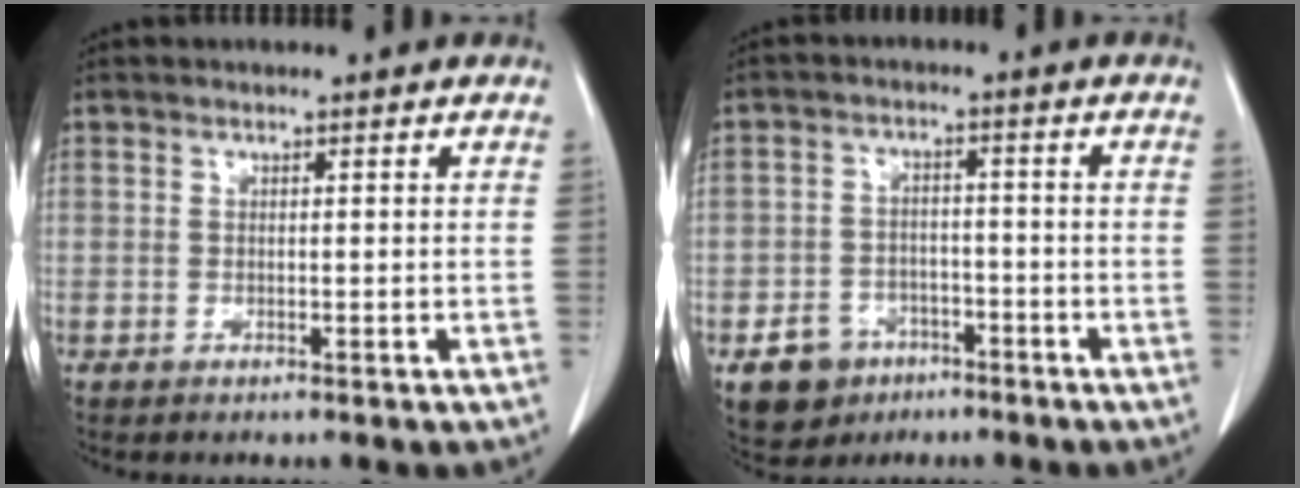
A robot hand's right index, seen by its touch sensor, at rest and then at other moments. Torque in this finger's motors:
{"motor_torque": [-0.16, -0.13, -0.42, -0.19]}